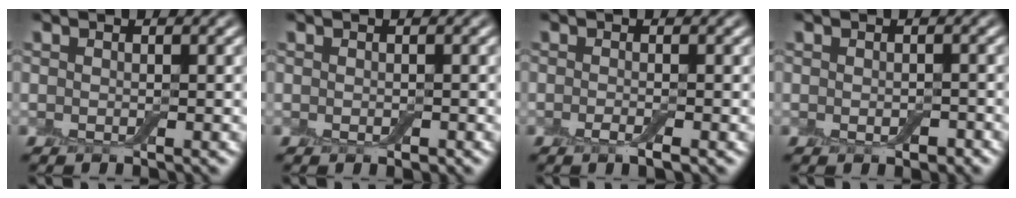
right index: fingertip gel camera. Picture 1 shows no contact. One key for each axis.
{"total": 0.5, "fx": -0.2, "fy": 0.3, "fz": 0.4, "tx": -0.006, "ty": -0.002, "tz": -0.001}
{"total": 1.4, "fx": -0.7, "fy": 0.2, "fz": 1.2, "tx": -0.020, "ty": -0.003, "tz": -0.015}
{"total": 1.3, "fx": -0.4, "fy": 0.8, "fz": 1.0, "tx": -0.015, "ty": -0.003, "tz": -0.006}